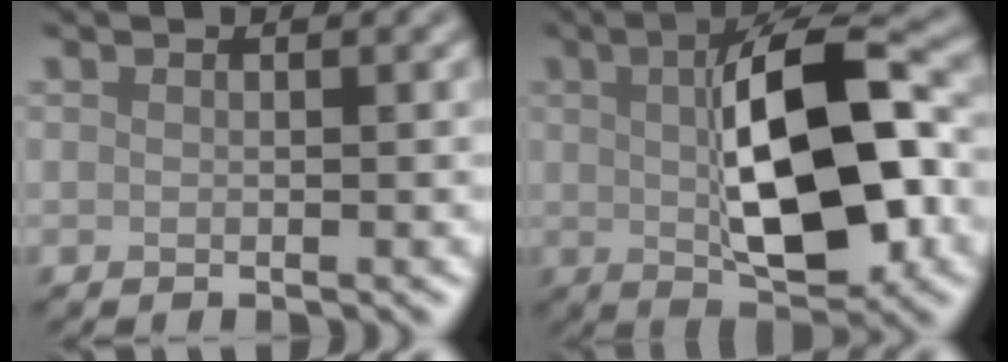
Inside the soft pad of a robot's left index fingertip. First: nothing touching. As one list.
[{"total": 11.4, "force": [0.5, 4.5, 10.5], "torque": [-0.165, 0.008, 0.009]}]